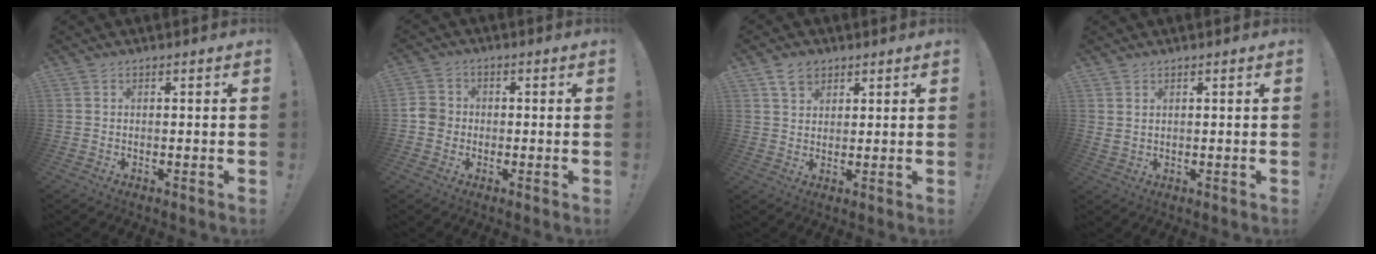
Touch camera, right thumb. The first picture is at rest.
{"total": 5.0, "force": [-1.0, 4.6, 1.7], "torque": [-0.024, 0.012, -0.018]}
{"total": 5.3, "force": [3.4, 3.6, 1.9], "torque": [-0.029, -0.010, 0.062]}
{"total": 1.9, "force": [1.2, 0.8, 1.2], "torque": [-0.019, -0.003, 0.023]}